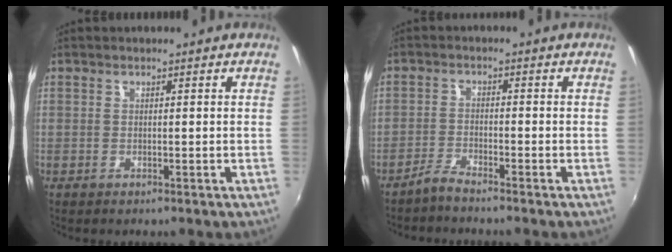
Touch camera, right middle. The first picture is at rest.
{"total": 2.4, "force": [-2.3, -0.5, 0.5], "torque": [-0.023, -0.002, -0.050]}